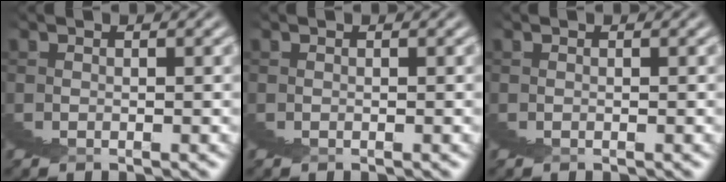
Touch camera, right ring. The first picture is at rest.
{"total": 0.0}
{"total": 0.0}